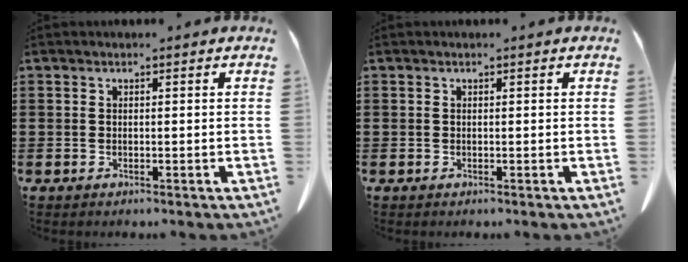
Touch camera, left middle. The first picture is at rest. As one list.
[{"total": 0.0}]